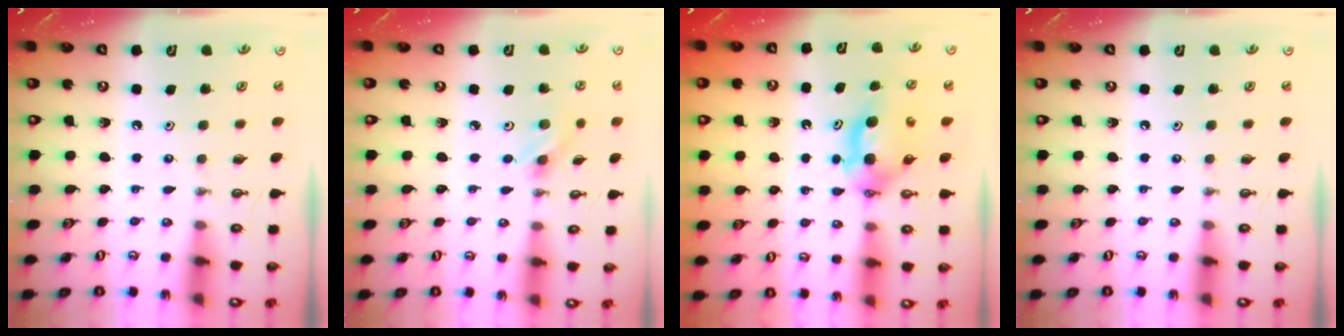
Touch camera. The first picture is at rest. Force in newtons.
{"total": 2.6, "press": 2.3, "slide": 1.1}
{"total": 5.7, "press": 5.5, "slide": 1.8}
{"total": 0.0}